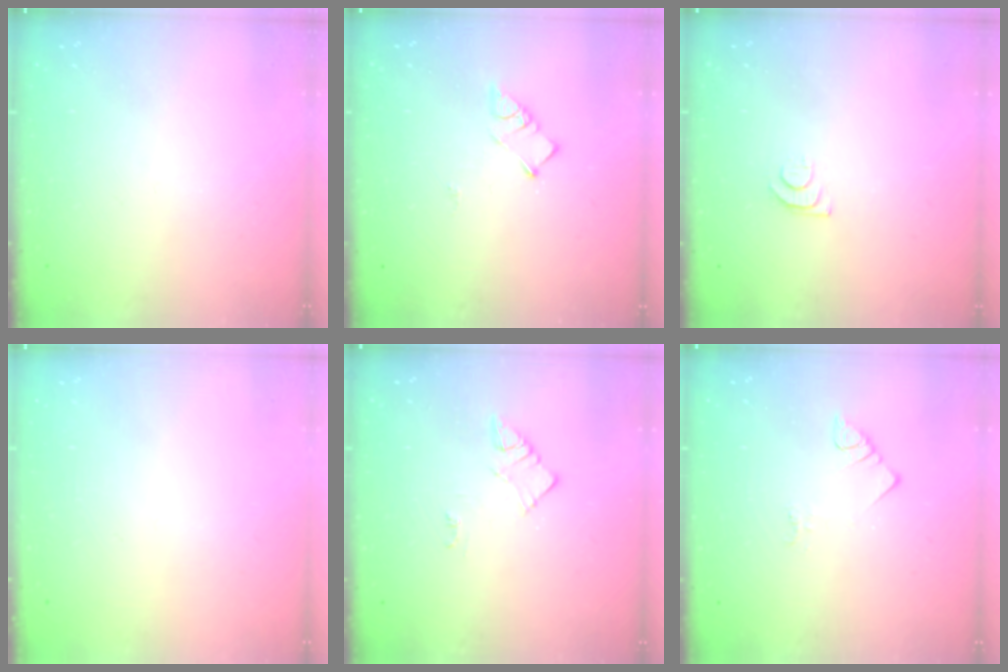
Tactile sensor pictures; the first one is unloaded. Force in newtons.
{"total": 4.3, "press": 4.3, "slide": 0.1}
{"total": 4.1, "press": 4.1, "slide": 0.5}
{"total": 1.8, "press": 1.8, "slide": 0.1}
{"total": 3.0, "press": 3.0, "slide": 0.4}
{"total": 2.3, "press": 2.3, "slide": 0.4}